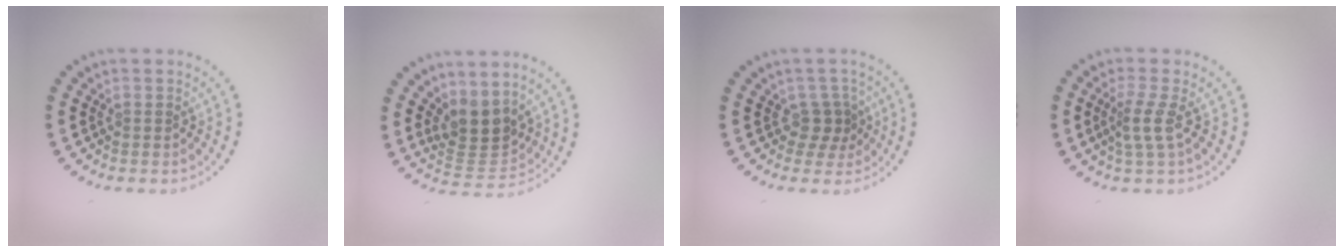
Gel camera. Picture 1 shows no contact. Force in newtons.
{"total": 4.0, "press": 3.4, "slide": 2.0}
{"total": 1.6, "press": 1.2, "slide": 1.1}
{"total": 2.2, "press": 1.5, "slide": 1.6}